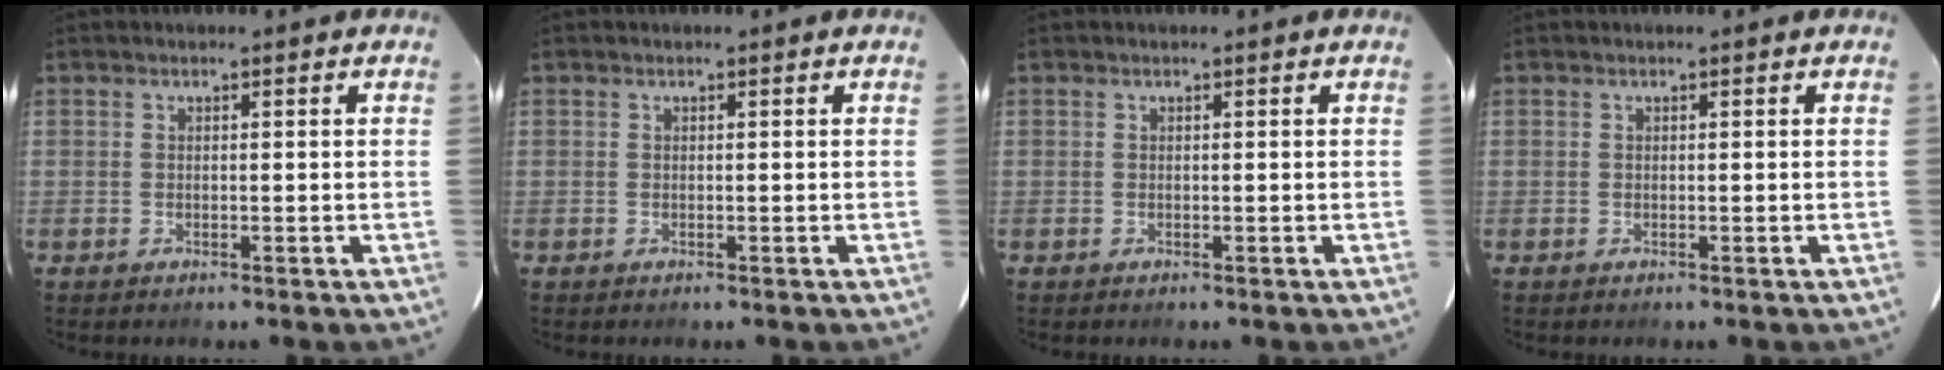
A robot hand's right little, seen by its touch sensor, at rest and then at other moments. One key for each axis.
{"total": 0.0}
{"total": 0.0}
{"total": 0.0}